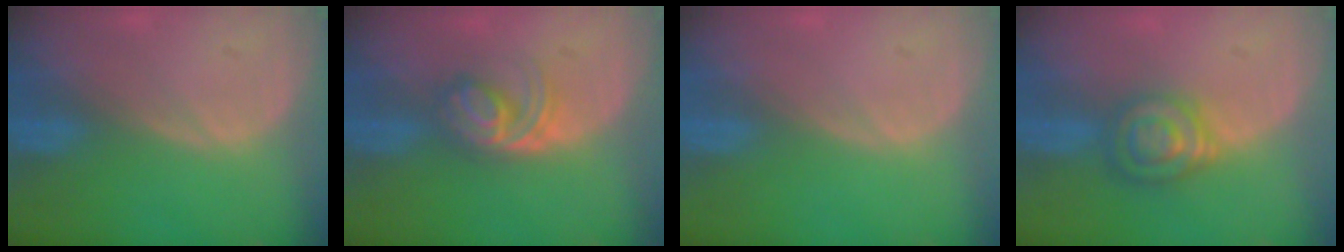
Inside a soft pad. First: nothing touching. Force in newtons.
{"total": 5.8, "press": 5.0, "slide": 2.9}
{"total": 0.0}
{"total": 6.5, "press": 5.8, "slide": 2.9}